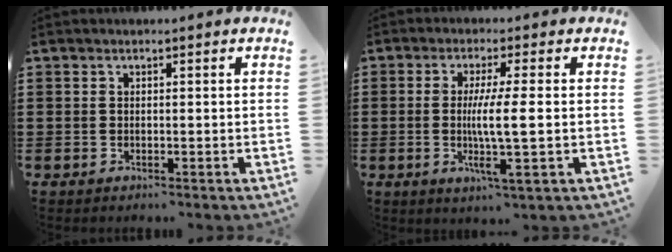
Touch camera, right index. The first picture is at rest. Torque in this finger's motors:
{"motor_torque": [1.61, -0.33, 0.66, 0.21]}